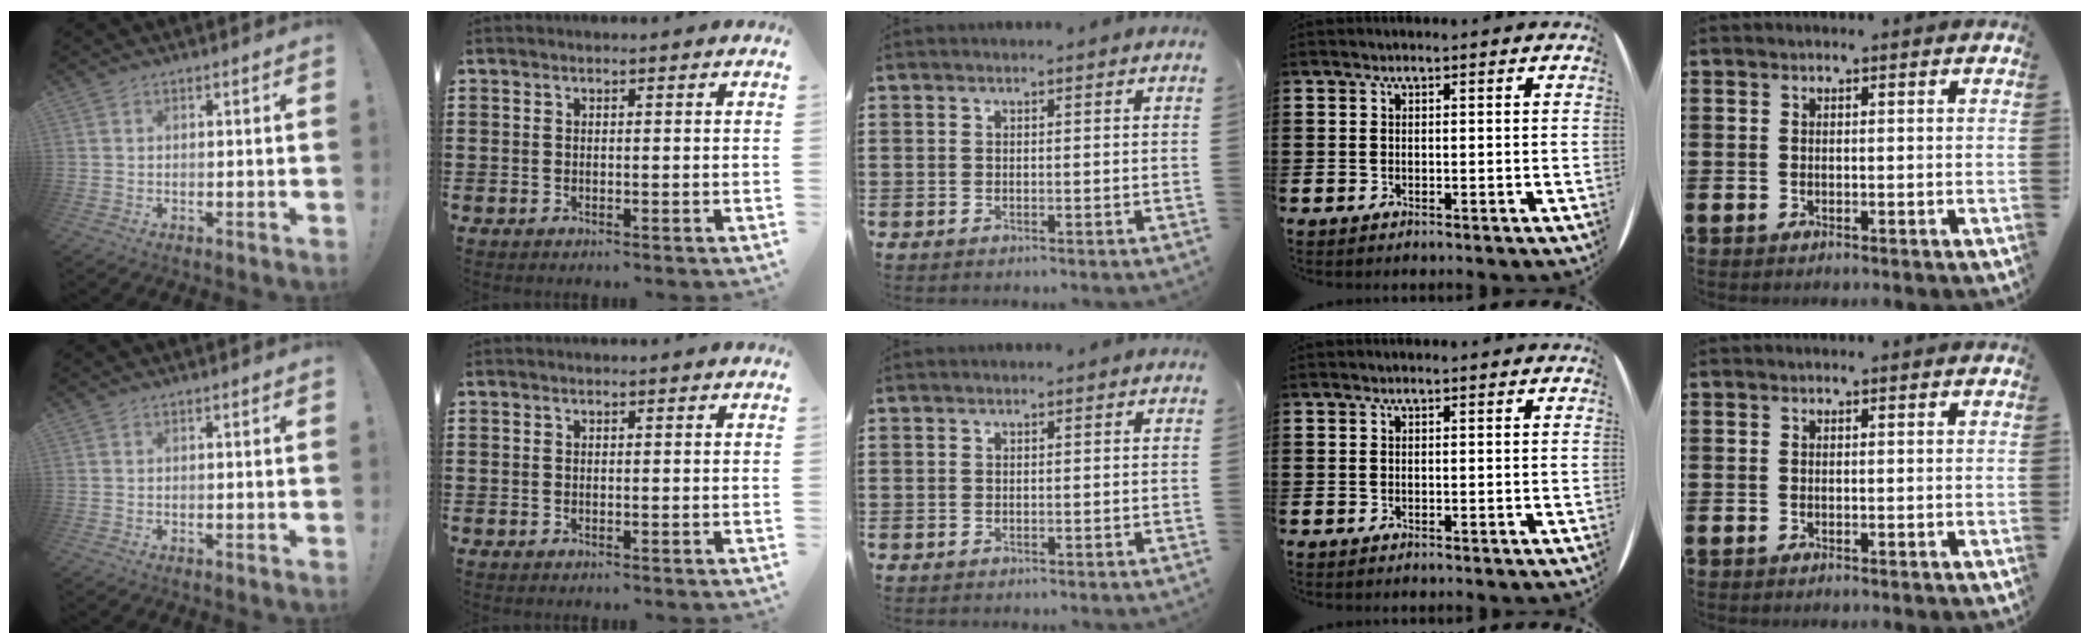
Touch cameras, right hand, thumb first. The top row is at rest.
{}